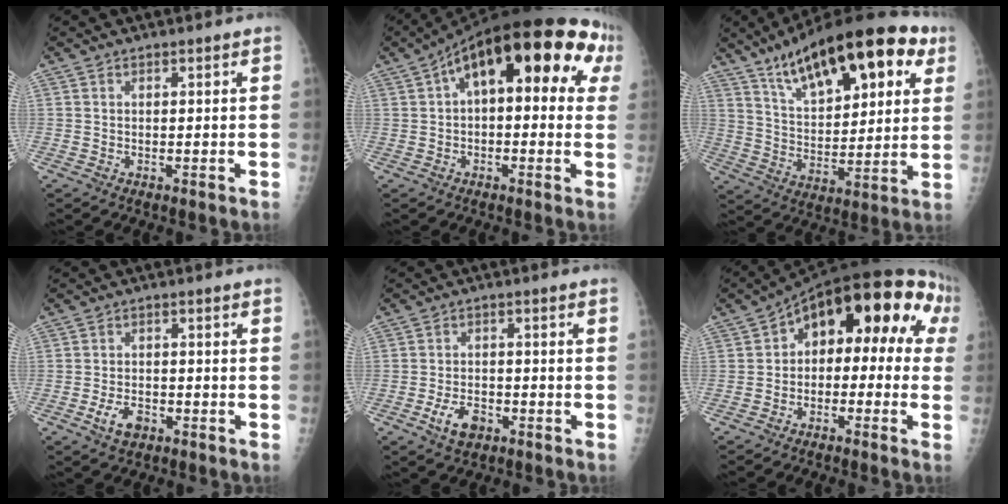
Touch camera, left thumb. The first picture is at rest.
{"total": 20.1, "force": [6.0, 8.8, 17.0], "torque": [-0.219, 0.051, 0.075]}
{"total": 24.8, "force": [13.0, 9.9, 18.6], "torque": [-0.254, -0.024, 0.209]}
{"total": 4.5, "force": [-2.4, 2.6, 2.8], "torque": [-0.048, 0.015, -0.040]}
{"total": 5.6, "force": [-2.9, 3.3, 3.5], "torque": [-0.057, 0.018, -0.048]}
{"total": 16.7, "force": [2.6, 9.8, 13.3], "torque": [-0.128, 0.053, 0.019]}